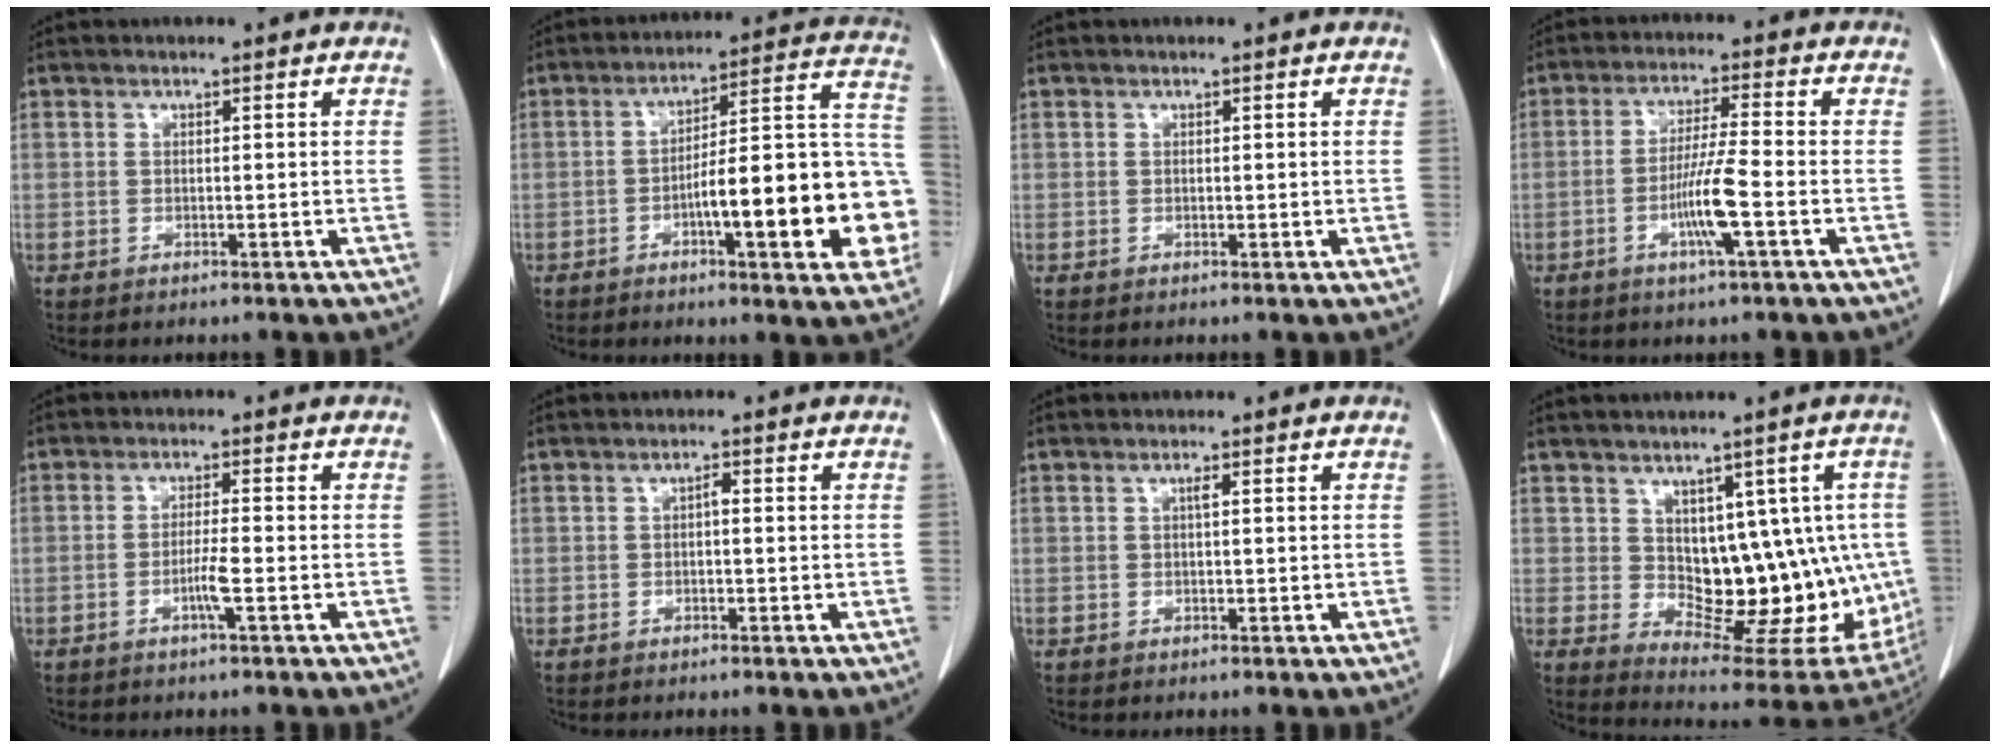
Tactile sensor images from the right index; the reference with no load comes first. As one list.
[{"total": 19.3, "force": [-5.2, 3.5, 18.2], "torque": [-0.188, 0.038, -0.065]}, {"total": 0.0}, {"total": 7.1, "force": [-2.4, -0.4, 6.6], "torque": [-0.128, -0.005, -0.047]}, {"total": 3.1, "force": [-1.2, -0.2, 2.8], "torque": [-0.054, -0.003, -0.024]}, {"total": 1.3, "force": [0.2, 0.4, 1.2], "torque": [-0.016, 0.004, 0.002]}, {"total": 0.9, "force": [0.3, 0.1, 0.8], "torque": [-0.015, 0.001, 0.004]}, {"total": 15.2, "force": [0.7, 8.2, 12.8], "torque": [-0.139, 0.010, 0.035]}]